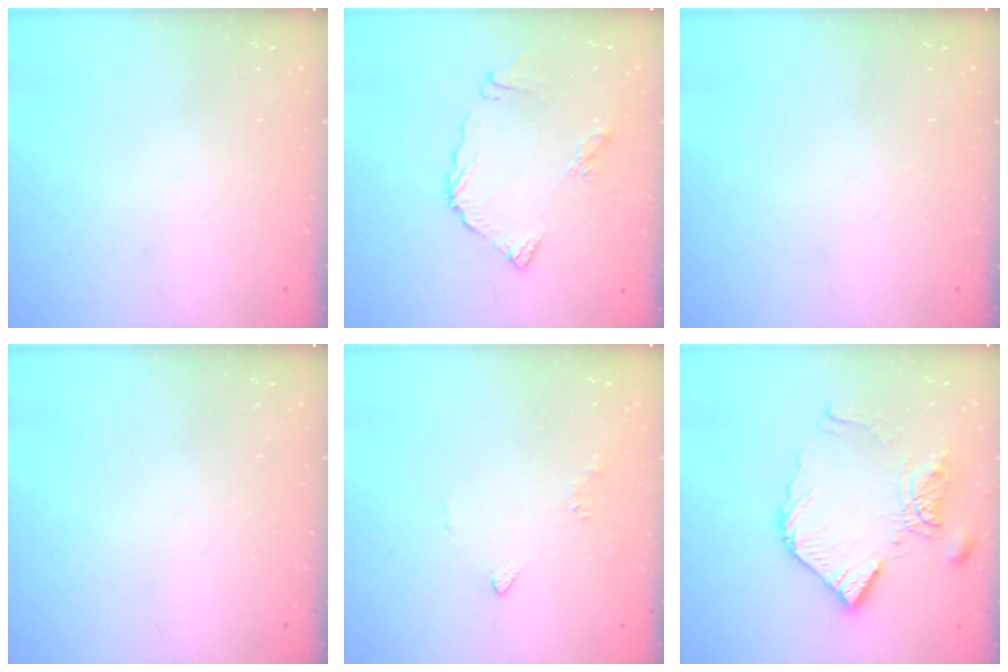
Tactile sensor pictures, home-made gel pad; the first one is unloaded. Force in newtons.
{"total": 9.9, "press": 9.9, "slide": 1.3}
{"total": 0.0}
{"total": 0.0}
{"total": 1.8, "press": 1.7, "slide": 0.6}
{"total": 13.2, "press": 13.2, "slide": 1.0}